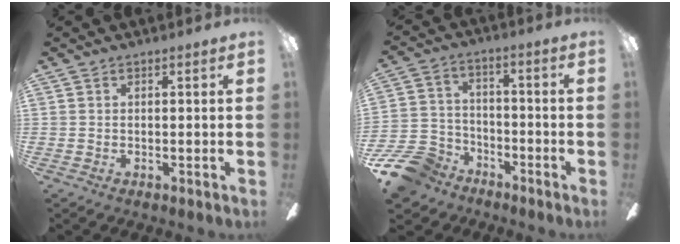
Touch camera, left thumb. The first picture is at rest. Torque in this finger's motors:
{"motor_torque": [-0.14, 0.91, 0.12, -0.01, 0.01]}